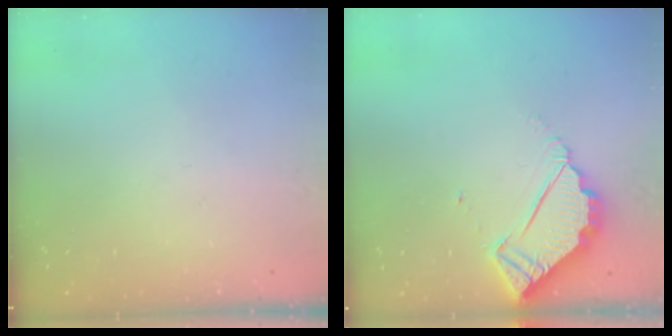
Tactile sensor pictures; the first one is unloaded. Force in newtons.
{"total": 4.5, "press": 4.5, "slide": 0.3}